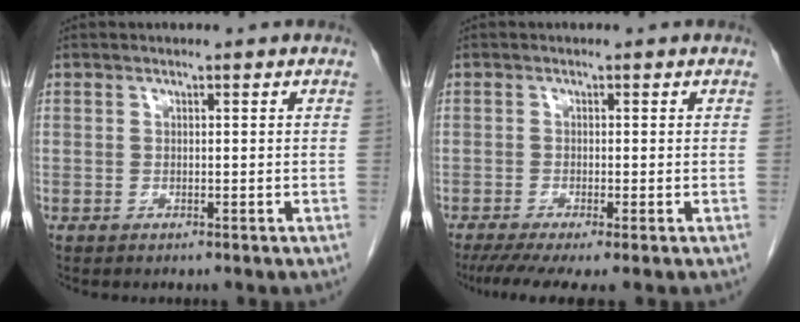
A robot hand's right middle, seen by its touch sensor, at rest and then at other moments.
{"total": 6.4, "force": [-4.6, 0.6, 4.5], "torque": [-0.068, -0.017, -0.078]}